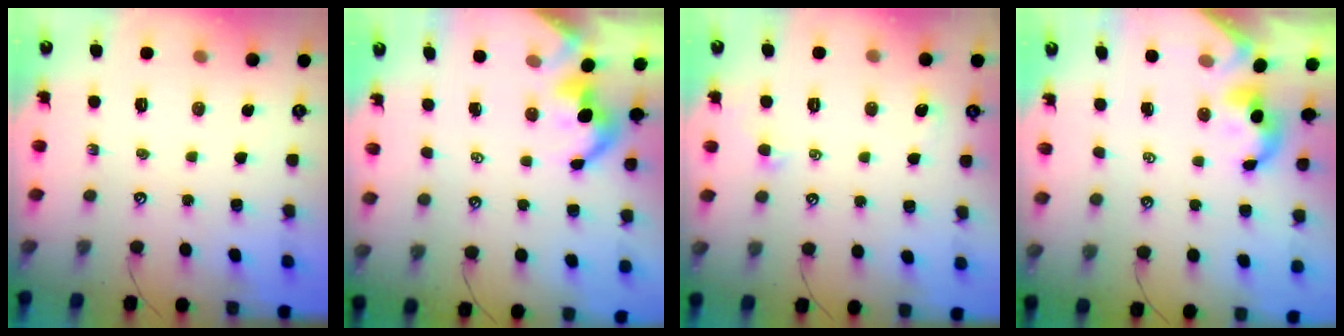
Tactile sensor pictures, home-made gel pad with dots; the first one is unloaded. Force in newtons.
{"total": 0.0}
{"total": 0.6, "press": 0.1, "slide": 0.6}
{"total": 0.6, "press": 0.6, "slide": 0.3}